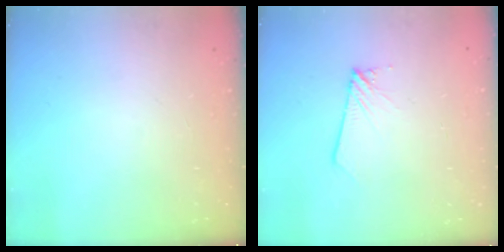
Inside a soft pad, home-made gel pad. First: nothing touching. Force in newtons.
{"total": 1.7, "press": 1.7, "slide": 0.1}